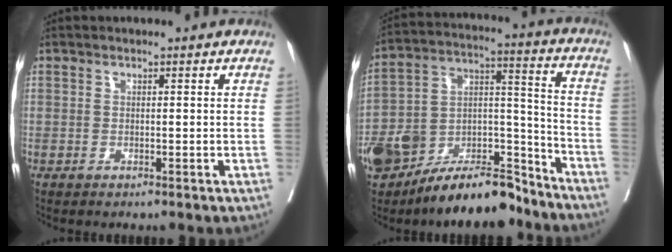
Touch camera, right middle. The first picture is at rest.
{"total": 19.1, "force": [-15.1, 7.0, 9.5], "torque": [-0.179, 0.037, -0.261]}